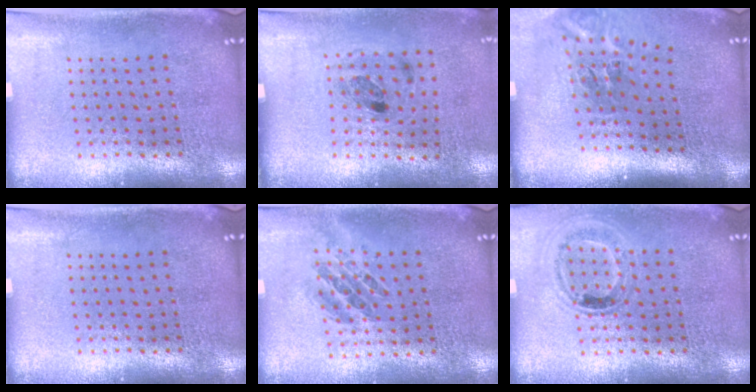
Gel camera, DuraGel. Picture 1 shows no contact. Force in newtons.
{"total": 1.2, "press": 0.8, "slide": 0.9}
{"total": 2.3, "press": 1.4, "slide": 1.8}
{"total": 0.0}
{"total": 1.0, "press": 0.9, "slide": 0.5}
{"total": 1.0, "press": 0.9, "slide": 0.4}